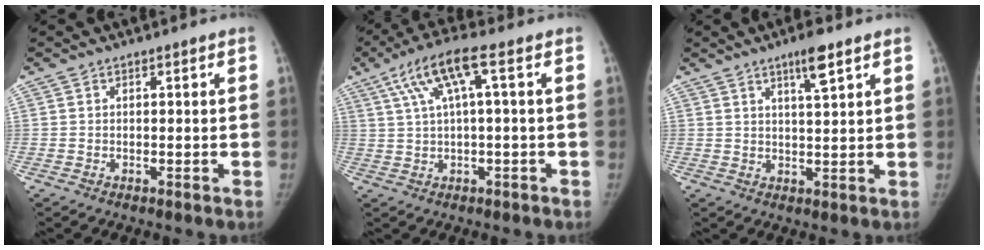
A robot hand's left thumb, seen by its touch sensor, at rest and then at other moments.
{"total": 8.7, "force": [2.6, 1.4, 8.1], "torque": [-0.179, 0.027, 0.051]}
{"total": 5.2, "force": [3.2, 0.7, 4.0], "torque": [-0.065, -0.018, 0.053]}